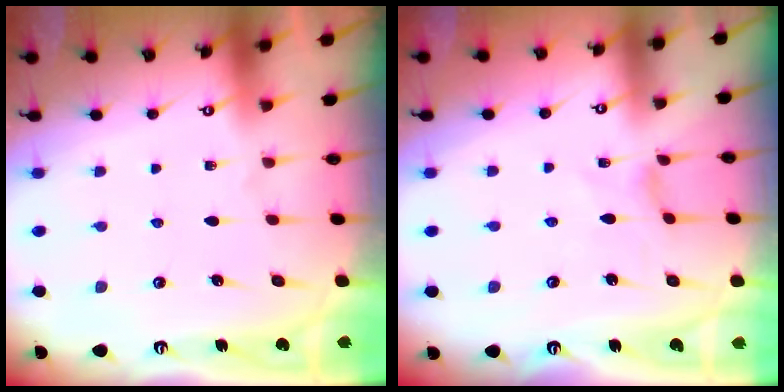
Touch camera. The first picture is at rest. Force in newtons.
{"total": 0.0}